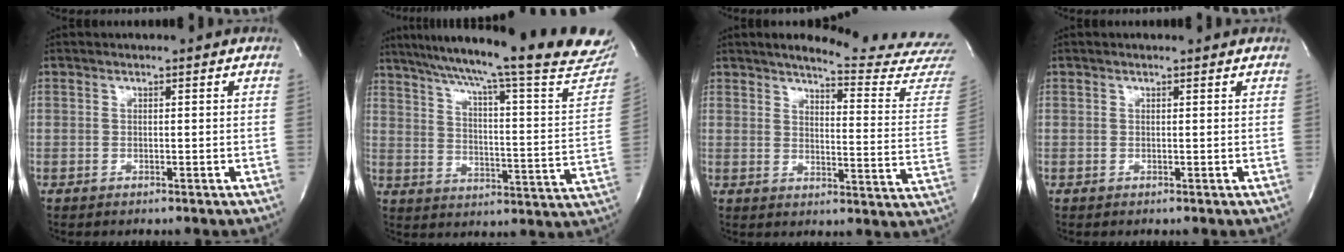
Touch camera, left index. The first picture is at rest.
{"total": 30.3, "force": [25.7, 2.1, 15.9], "torque": [-0.235, -0.051, 0.326]}
{"total": 19.1, "force": [18.3, -0.6, 5.7], "torque": [-0.074, -0.128, 0.204]}
{"total": 1.4, "force": [1.3, 0.2, 0.4], "torque": [-0.012, 0.008, 0.014]}